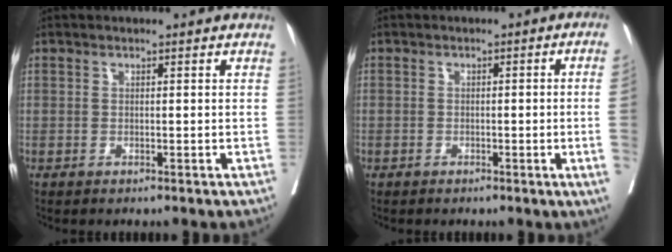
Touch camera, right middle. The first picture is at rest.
{"total": 4.5, "force": [-0.9, -1.1, 4.3], "torque": [-0.049, -0.003, -0.013]}